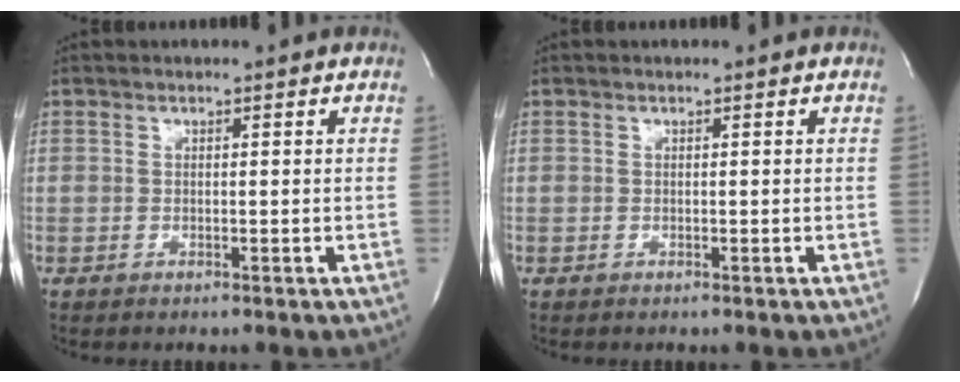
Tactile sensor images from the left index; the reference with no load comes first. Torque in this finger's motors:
{"motor_torque": [0.00, 0.00, 0.00, 0.00]}